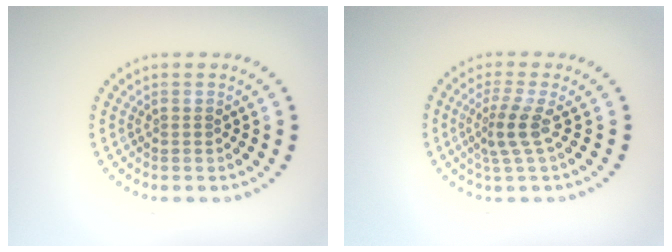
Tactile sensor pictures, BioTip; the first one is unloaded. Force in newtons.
{"total": 2.6, "press": 1.7, "slide": 1.9}